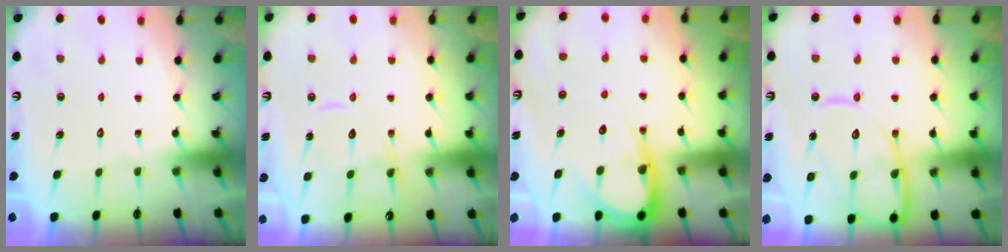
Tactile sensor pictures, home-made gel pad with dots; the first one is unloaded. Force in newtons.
{"total": 12.2, "press": 12.1, "slide": 1.1}
{"total": 8.0, "press": 8.0, "slide": 0.8}
{"total": 13.8, "press": 13.7, "slide": 1.5}